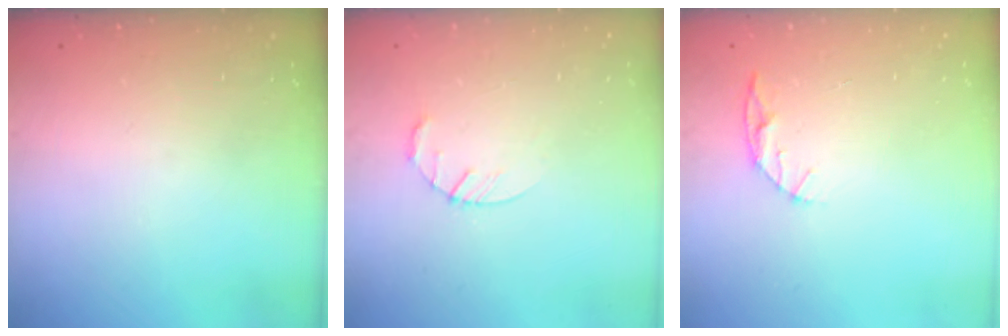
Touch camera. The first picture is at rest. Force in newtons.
{"total": 3.4, "press": 3.3, "slide": 0.5}
{"total": 5.0, "press": 5.0, "slide": 0.4}